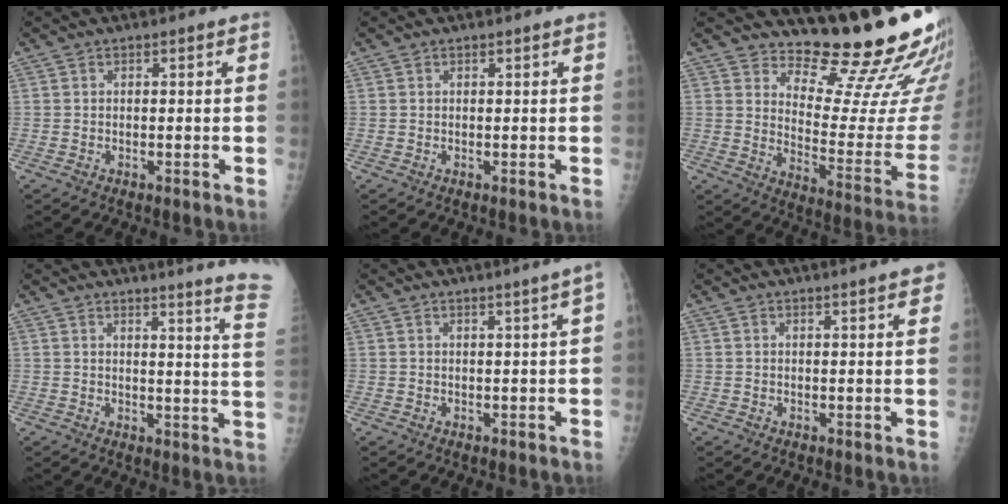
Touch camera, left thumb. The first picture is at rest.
{"total": 0.0}
{"total": 18.9, "force": [16.7, 3.4, 8.3], "torque": [-0.072, -0.177, 0.222]}
{"total": 15.0, "force": [13.5, -1.2, 6.4], "torque": [-0.068, -0.146, 0.130]}
{"total": 2.2, "force": [1.1, -0.6, 1.8], "torque": [-0.025, -0.005, 0.018]}
{"total": 4.6, "force": [3.3, 0.6, 3.2], "torque": [-0.031, -0.002, 0.033]}